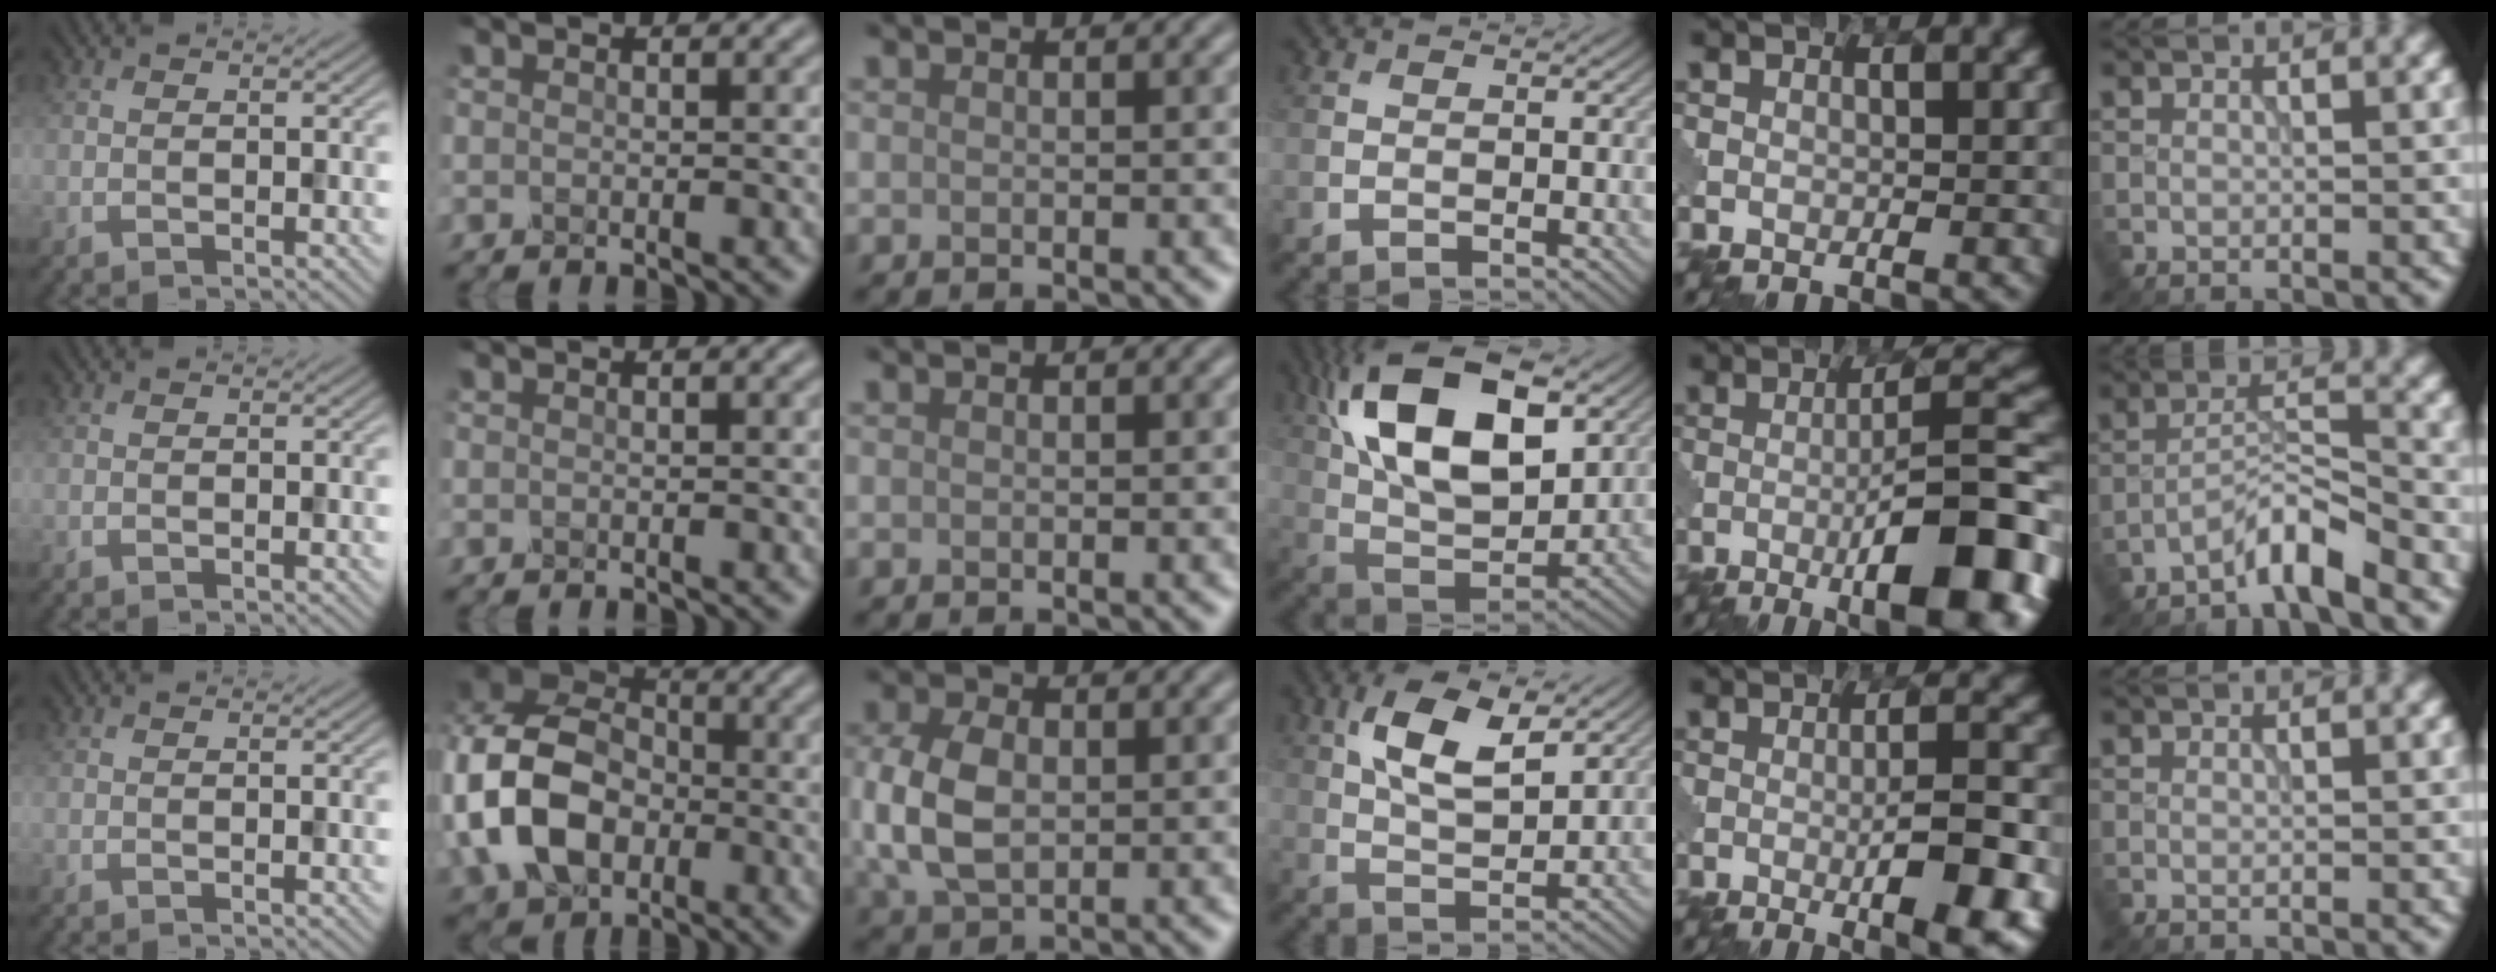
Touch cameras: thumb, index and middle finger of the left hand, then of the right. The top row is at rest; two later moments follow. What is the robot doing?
{"motion": "dispense", "object": "glue stick"}